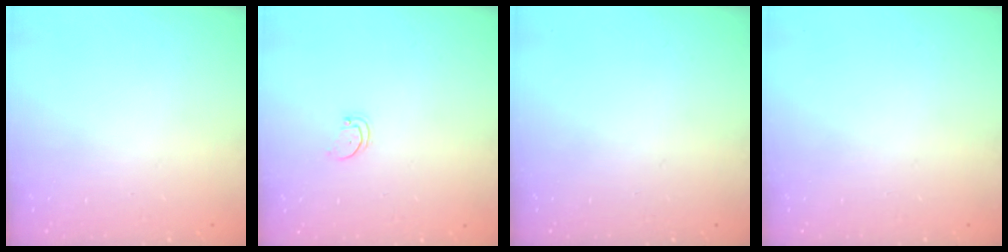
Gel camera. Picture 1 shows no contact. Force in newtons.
{"total": 1.5, "press": 1.5, "slide": 0.1}
{"total": 0.0}
{"total": 0.0}